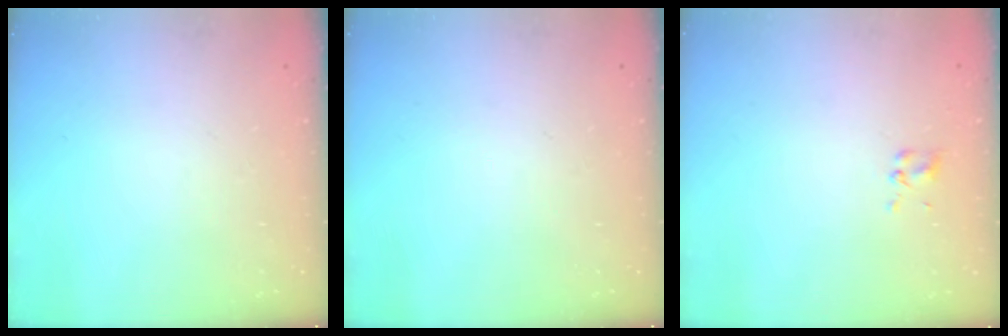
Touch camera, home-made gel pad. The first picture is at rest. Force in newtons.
{"total": 0.0}
{"total": 1.8, "press": 1.6, "slide": 0.8}